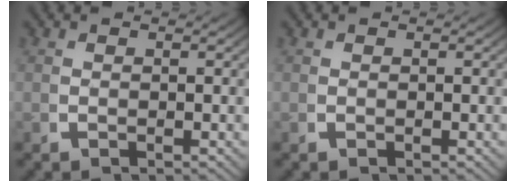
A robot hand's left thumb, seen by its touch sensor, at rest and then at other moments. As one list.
[{"total": 0.0}]